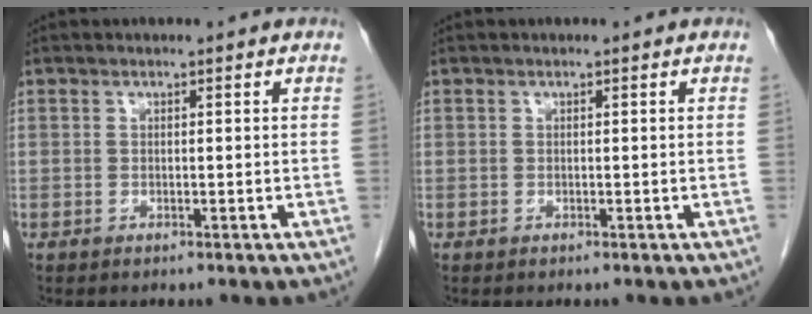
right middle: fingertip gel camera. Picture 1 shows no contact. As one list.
[{"total": 0.0}]